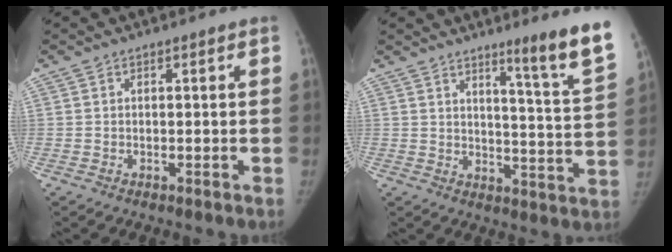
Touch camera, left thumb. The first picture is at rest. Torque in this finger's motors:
{"motor_torque": [0.44, -0.60, 0.69, -0.49, 0.04]}